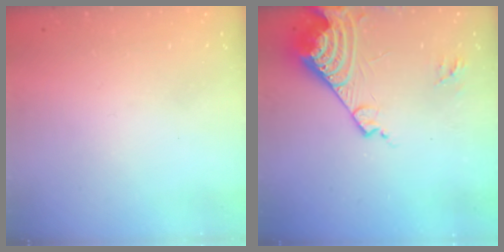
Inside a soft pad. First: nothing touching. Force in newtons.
{"total": 17.3, "press": 17.1, "slide": 2.2}